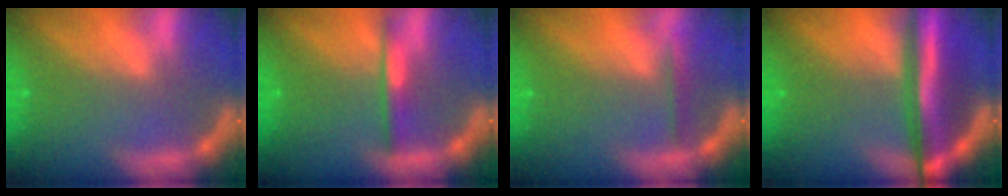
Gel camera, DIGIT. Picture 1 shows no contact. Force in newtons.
{"total": 2.4}
{"total": 1.4}
{"total": 9.1}